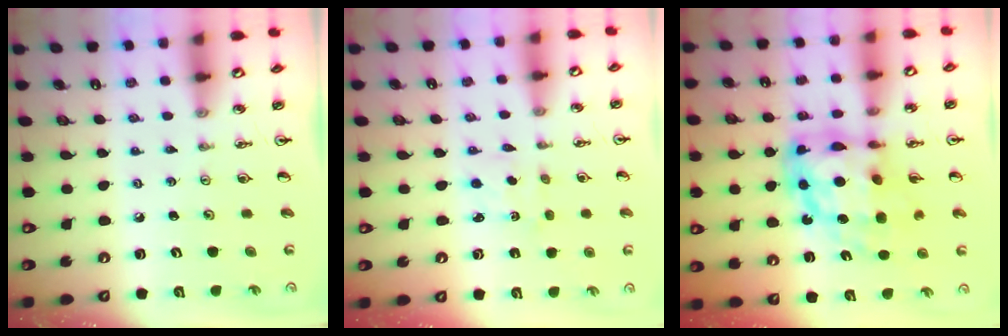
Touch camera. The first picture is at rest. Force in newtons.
{"total": 1.8, "press": 1.6, "slide": 0.7}
{"total": 16.3, "press": 16.3, "slide": 1.1}